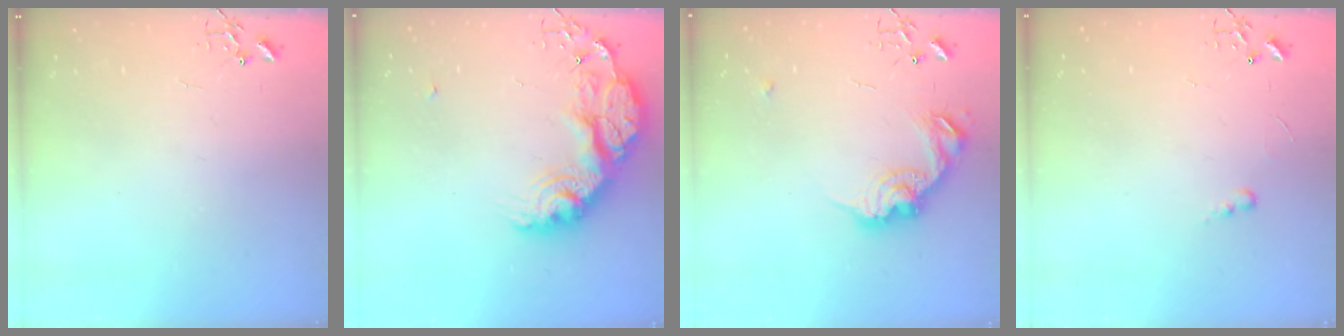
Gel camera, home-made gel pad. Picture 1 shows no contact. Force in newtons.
{"total": 27.8, "press": 27.7, "slide": 2.1}
{"total": 13.8, "press": 13.8, "slide": 0.4}
{"total": 4.0, "press": 3.9, "slide": 0.6}